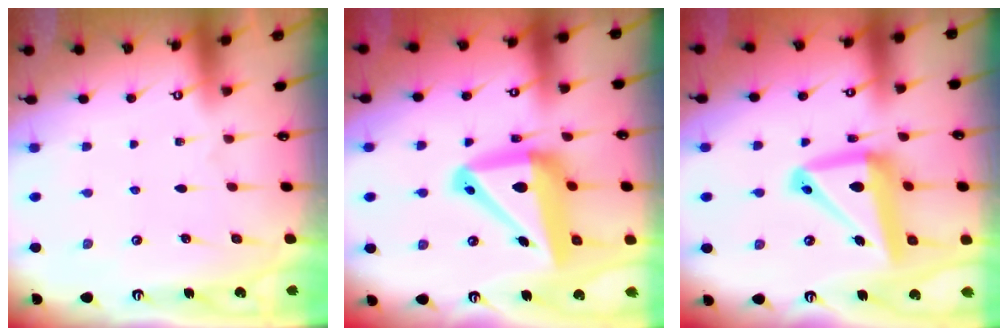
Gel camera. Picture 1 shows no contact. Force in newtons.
{"total": 16.8, "press": 16.6, "slide": 2.3}
{"total": 15.9, "press": 15.7, "slide": 2.3}